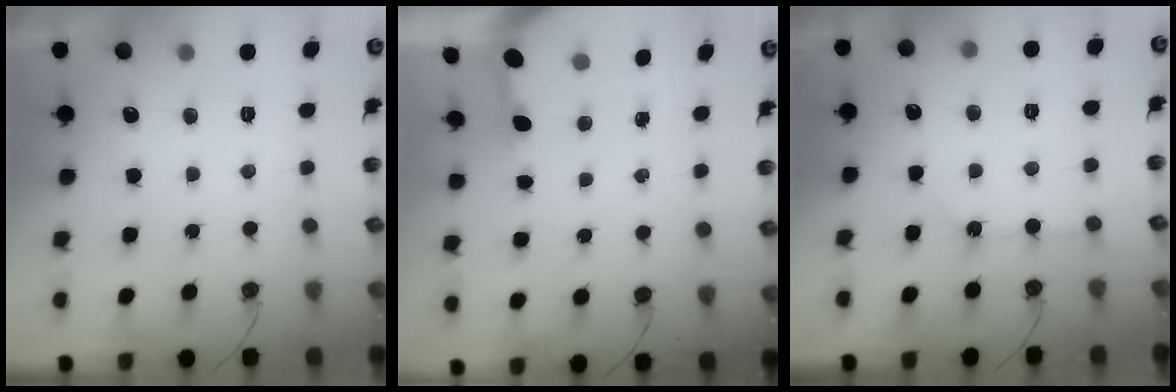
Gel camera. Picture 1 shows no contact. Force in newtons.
{"total": 3.2, "press": 3.2, "slide": 0.3}
{"total": 2.7, "press": 2.7, "slide": 0.3}